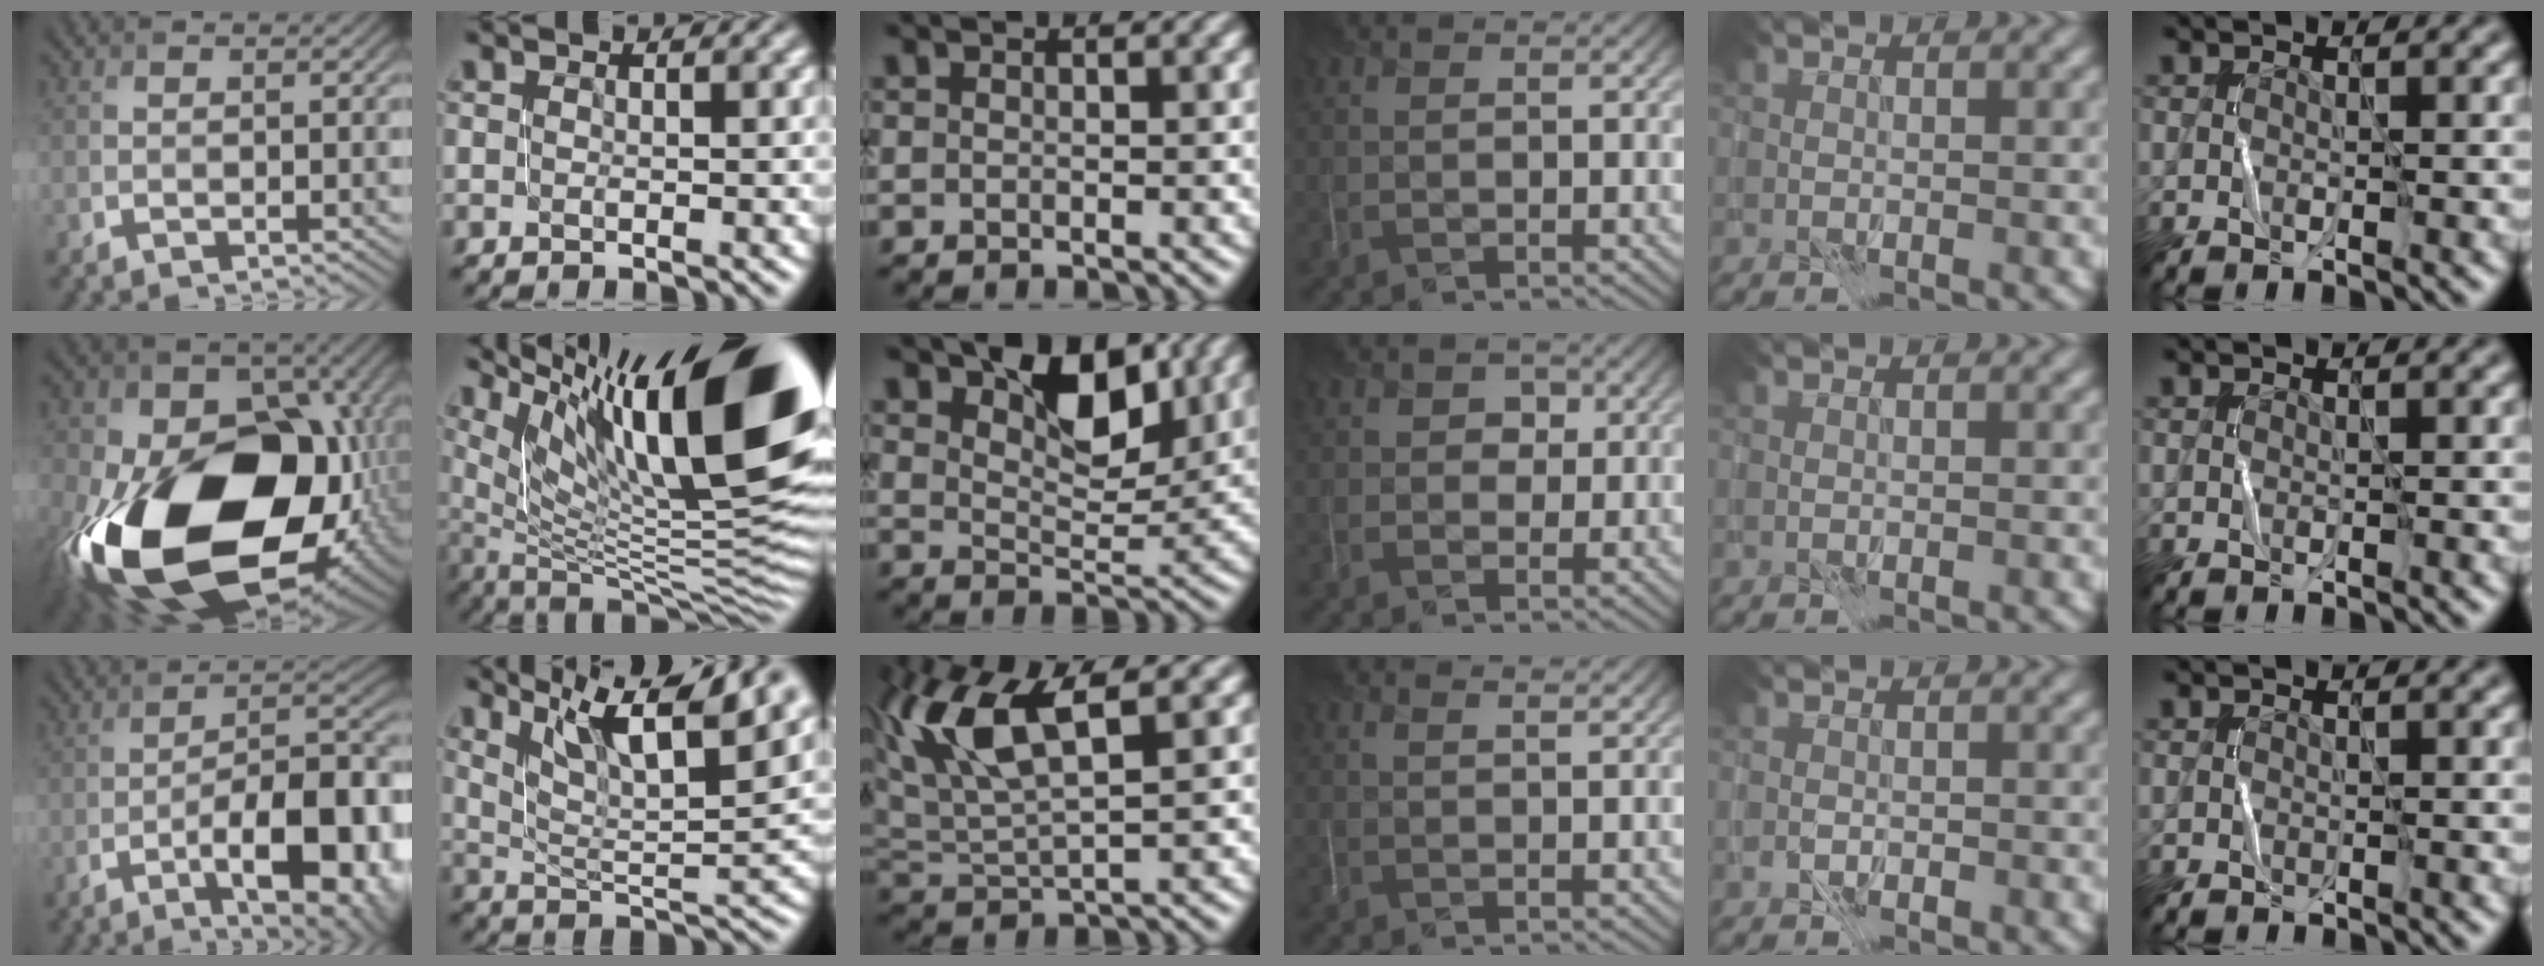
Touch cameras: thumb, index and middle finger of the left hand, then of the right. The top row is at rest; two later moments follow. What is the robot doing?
{"motion": "close", "object": "stapler"}